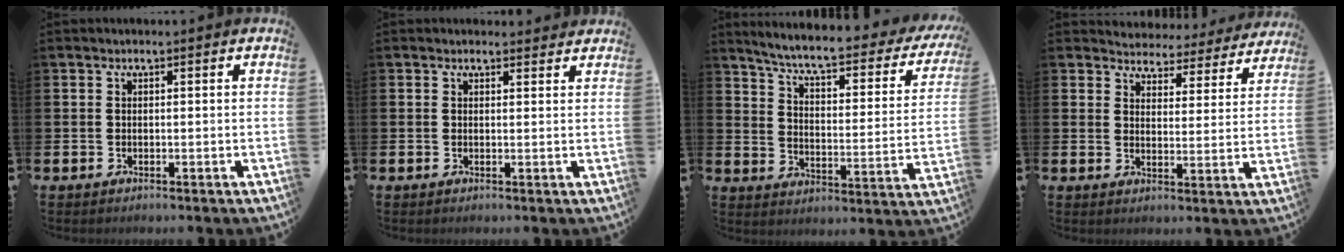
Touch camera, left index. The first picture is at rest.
{"total": 1.2, "force": [1.1, 0.5, 0.1], "torque": [0.009, -0.001, 0.018]}
{"total": 6.4, "force": [5.4, 1.0, 3.2], "torque": [-0.080, -0.047, 0.082]}
{"total": 4.2, "force": [4.0, 1.2, -0.1], "torque": [-0.008, -0.043, 0.064]}